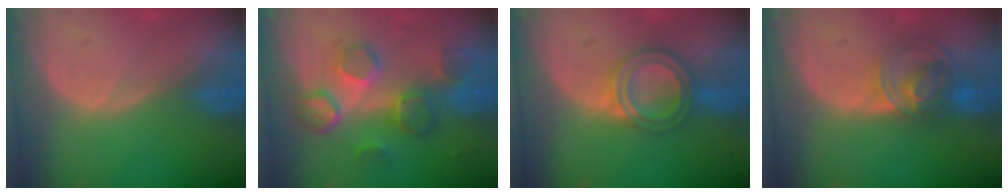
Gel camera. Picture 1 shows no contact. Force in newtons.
{"total": 8.6, "press": 8.0, "slide": 3.0}
{"total": 6.1, "press": 5.3, "slide": 3.0}
{"total": 7.5, "press": 6.2, "slide": 4.1}